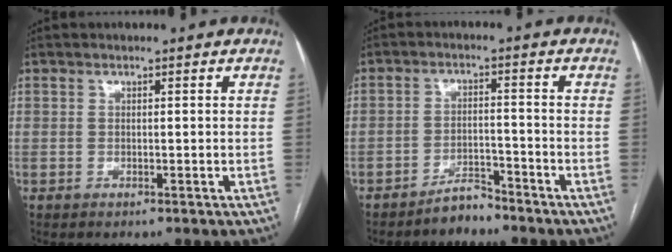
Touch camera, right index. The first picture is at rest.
{"total": 3.6, "force": [-3.4, 1.0, 0.8], "torque": [-0.011, -0.001, -0.058]}